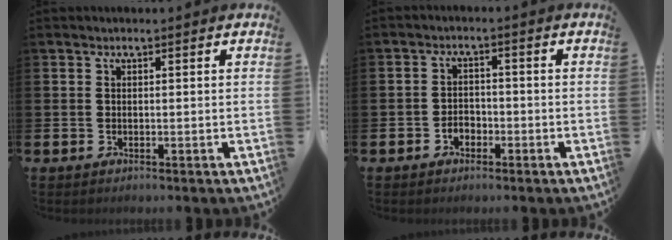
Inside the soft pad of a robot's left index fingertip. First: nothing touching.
{"total": 2.1, "force": [-1.2, 1.5, 0.7], "torque": [-0.009, 0.000, -0.029]}